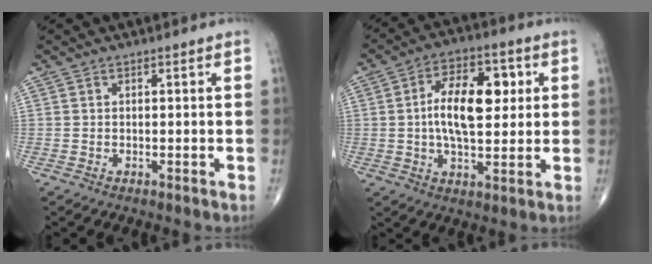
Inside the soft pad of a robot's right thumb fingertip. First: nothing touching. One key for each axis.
{"total": 13.8, "fx": 1.9, "fy": 6.9, "fz": 11.8, "tx": -0.178, "ty": 0.006, "tz": 0.029}